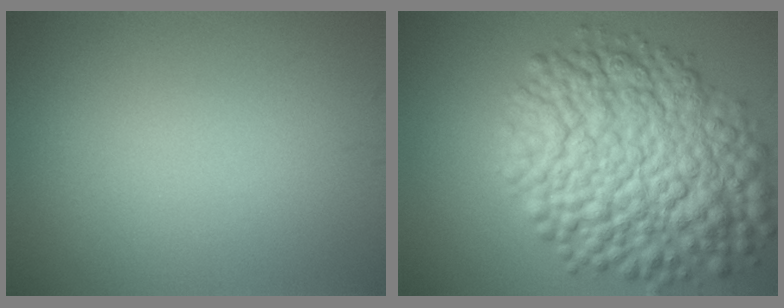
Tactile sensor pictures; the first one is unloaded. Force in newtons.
{"total": 12.8, "press": 12.8, "slide": 0.4}